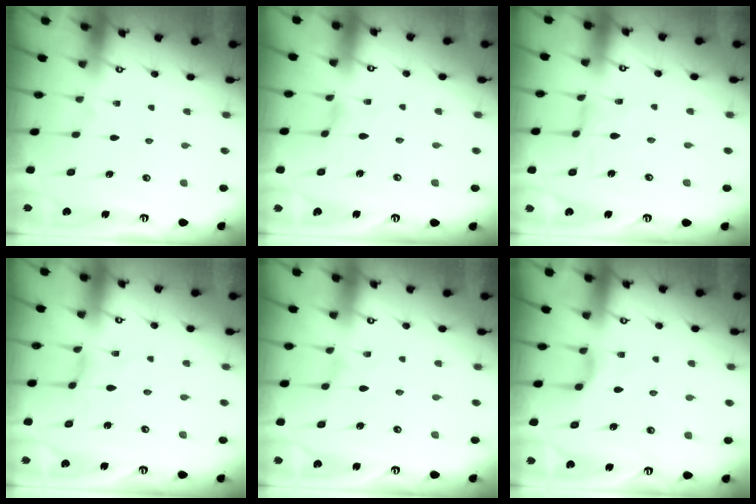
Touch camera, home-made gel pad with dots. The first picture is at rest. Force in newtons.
{"total": 0.0}
{"total": 0.0}
{"total": 0.0}
{"total": 0.0}
{"total": 4.1, "press": 4.1, "slide": 0.6}